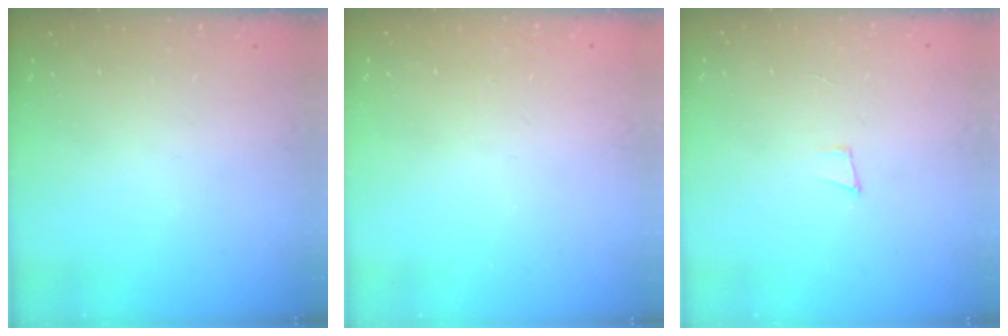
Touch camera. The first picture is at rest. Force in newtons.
{"total": 1.5, "press": 1.5, "slide": 0.1}
{"total": 3.7, "press": 2.5, "slide": 2.6}